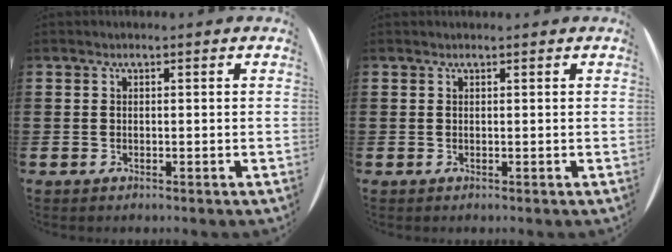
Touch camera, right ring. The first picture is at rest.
{"total": 0.0}